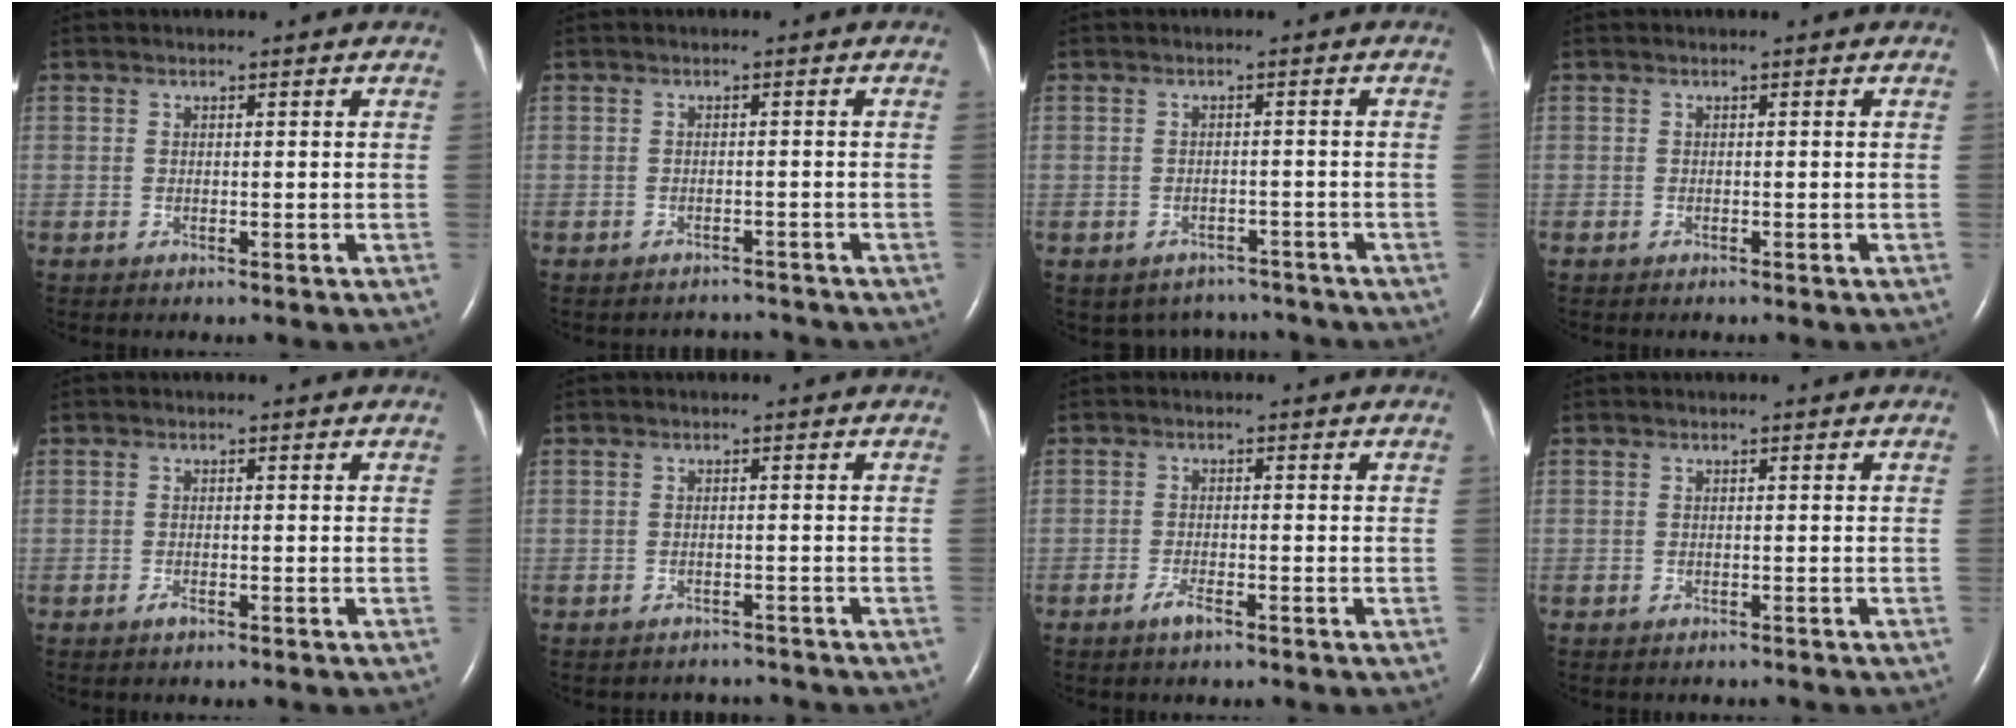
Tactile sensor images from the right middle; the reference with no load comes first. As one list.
[{"total": 2.7, "force": [-2.6, 0.5, -0.7], "torque": [0.010, -0.004, -0.036]}, {"total": 5.9, "force": [-5.1, 2.9, 0.0], "torque": [0.004, 0.016, -0.061]}, {"total": 0.0}, {"total": 0.9, "force": [-0.6, 0.2, 0.6], "torque": [-0.013, 0.001, -0.009]}, {"total": 3.0, "force": [-2.8, 0.8, -0.4], "torque": [0.005, -0.002, -0.039]}, {"total": 2.1, "force": [-1.5, 0.4, 1.5], "torque": [-0.035, -0.002, -0.029]}, {"total": 1.3, "force": [-1.2, 0.3, 0.3], "torque": [-0.010, -0.004, -0.016]}]